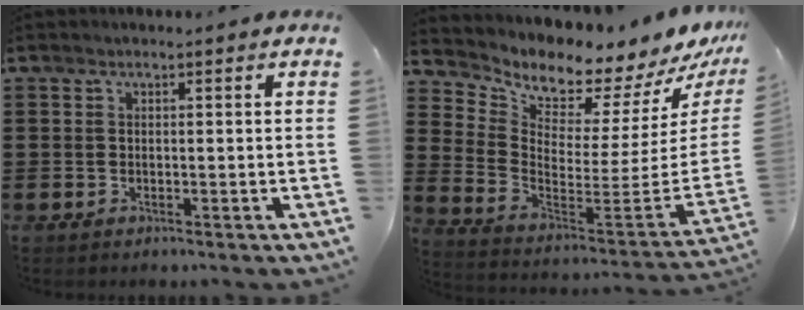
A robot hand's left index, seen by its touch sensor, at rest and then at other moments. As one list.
[{"total": 6.2, "force": [6.2, 0.6, 0.3], "torque": [-0.045, -0.078, 0.101]}]